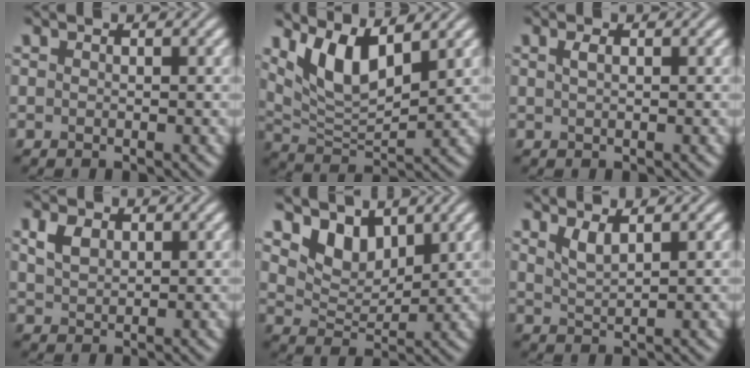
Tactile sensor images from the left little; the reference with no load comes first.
{"total": 6.2, "force": [3.5, 2.3, 4.6], "torque": [-0.094, -0.010, 0.069]}
{"total": 0.9, "force": [0.4, 0.3, 0.7], "torque": [-0.017, 0.003, 0.008]}
{"total": 2.2, "force": [1.1, 1.4, 1.3], "torque": [-0.031, 0.004, 0.025]}
{"total": 4.0, "force": [3.1, 2.0, 1.6], "torque": [-0.045, -0.014, 0.059]}
{"total": 1.8, "force": [1.3, 0.5, 1.2], "torque": [-0.028, -0.004, 0.028]}